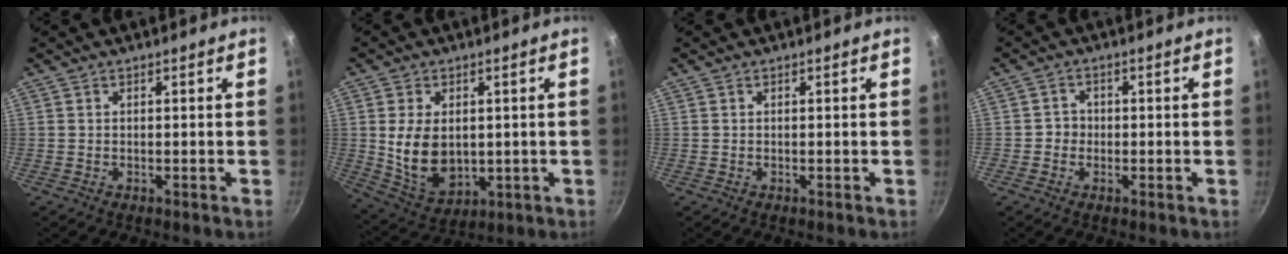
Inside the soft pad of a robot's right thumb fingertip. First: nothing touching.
{"total": 11.1, "force": [0.7, 7.5, 8.1], "torque": [-0.134, -0.018, 0.035]}
{"total": 0.0}
{"total": 2.3, "force": [-0.5, 2.1, 0.6], "torque": [0.008, 0.006, -0.012]}